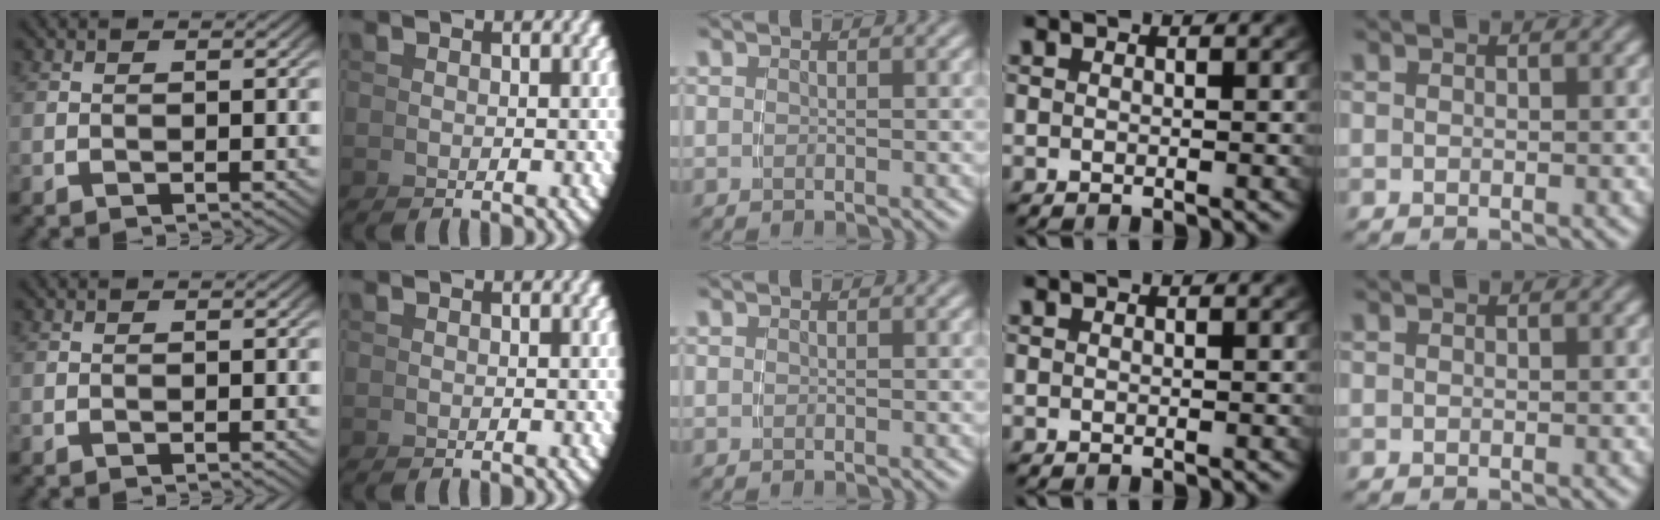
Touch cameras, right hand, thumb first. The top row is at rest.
{}